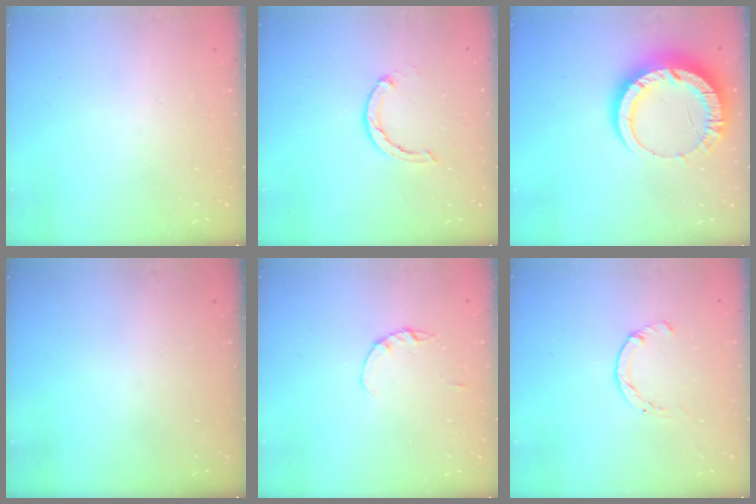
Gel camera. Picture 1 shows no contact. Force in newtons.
{"total": 2.4, "press": 2.4, "slide": 0.4}
{"total": 13.7, "press": 13.6, "slide": 1.4}
{"total": 0.0}
{"total": 1.4, "press": 1.3, "slide": 0.3}
{"total": 0.0}